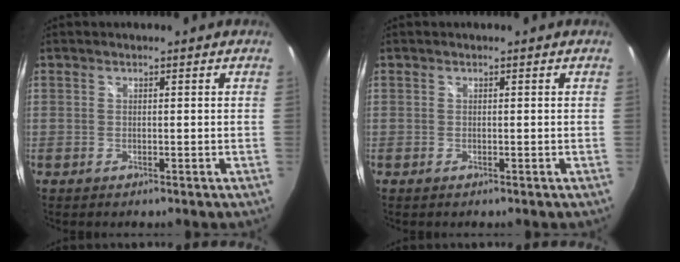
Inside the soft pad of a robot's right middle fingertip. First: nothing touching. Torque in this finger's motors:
{"motor_torque": [1.58, -0.34, 0.00, -0.03]}